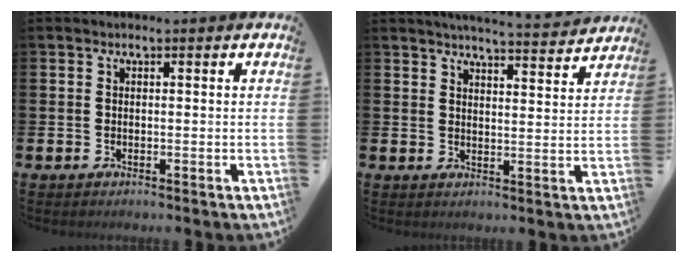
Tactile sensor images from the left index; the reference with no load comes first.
{"total": 4.7, "force": [4.6, -0.4, 0.9], "torque": [-0.019, -0.035, 0.079]}